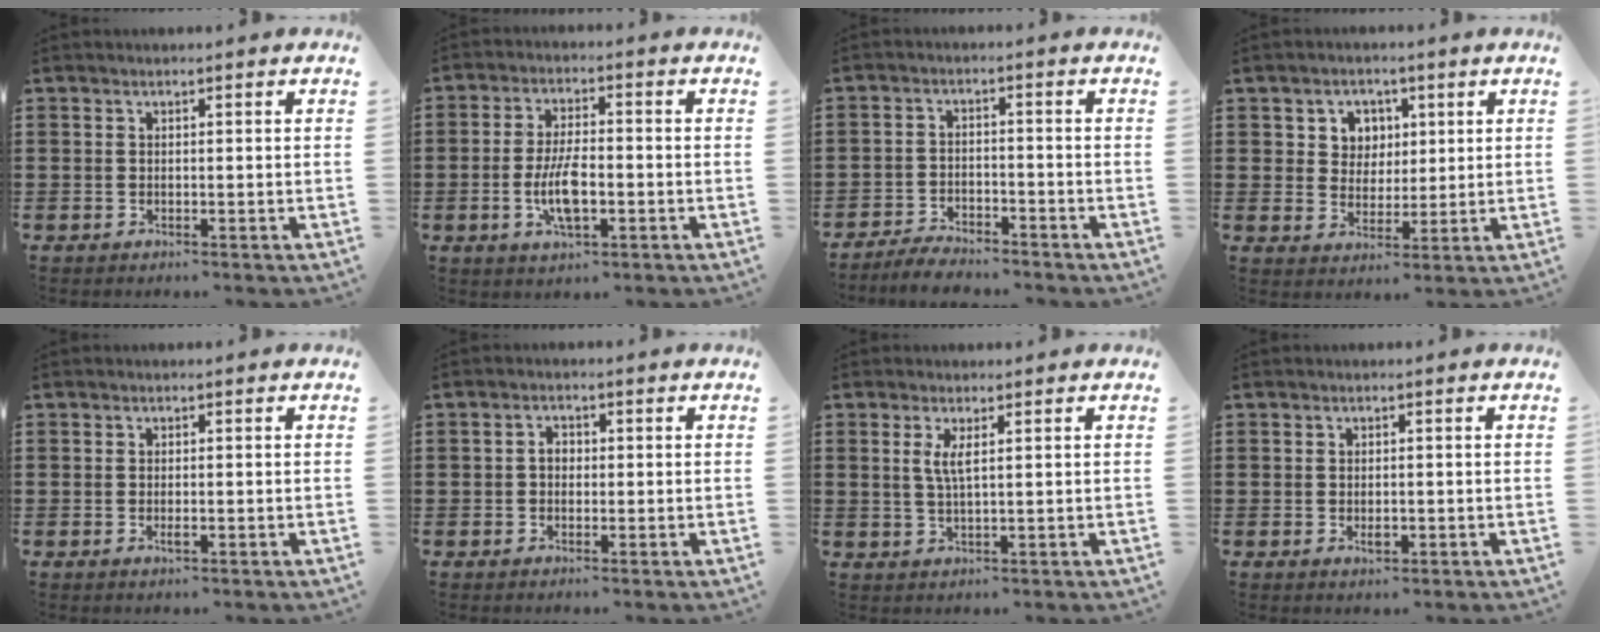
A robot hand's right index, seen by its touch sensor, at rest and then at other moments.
{"total": 7.1, "force": [-1.7, 2.7, 6.4], "torque": [-0.136, -0.002, -0.036]}
{"total": 3.4, "force": [-3.3, 0.3, 0.2], "torque": [-0.010, 0.003, -0.070]}
{"total": 4.4, "force": [1.7, 4.0, 0.8], "torque": [-0.029, 0.012, 0.027]}
{"total": 1.1, "force": [-0.3, 0.3, 1.0], "torque": [-0.018, -0.004, -0.005]}
{"total": 1.7, "force": [-0.2, 1.2, 1.2], "torque": [-0.023, 0.005, -0.004]}
{"total": 2.8, "force": [0.9, 0.4, 2.6], "torque": [-0.055, 0.002, 0.014]}
{"total": 1.5, "force": [-0.3, 0.7, 1.3], "torque": [-0.024, 0.000, -0.005]}